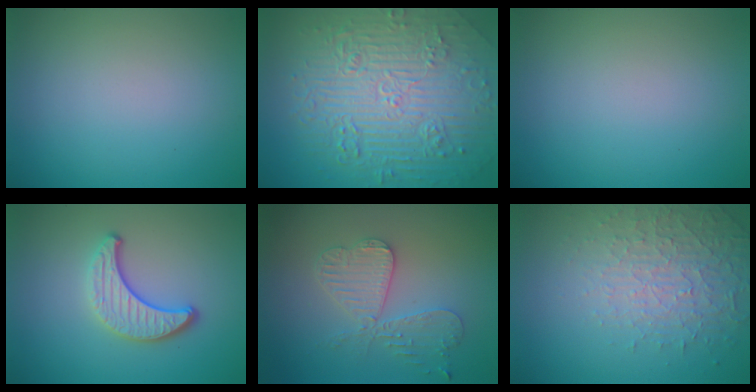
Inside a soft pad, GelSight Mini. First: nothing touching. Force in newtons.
{"total": 10.9, "press": 7.3, "slide": 8.2}
{"total": 0.0}
{"total": 3.8, "press": 3.0, "slide": 2.3}
{"total": 4.0, "press": 3.7, "slide": 1.5}
{"total": 4.5, "press": 3.1, "slide": 3.2}